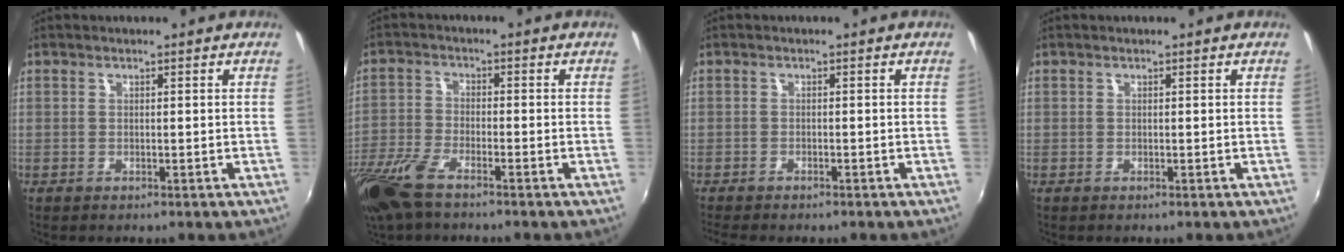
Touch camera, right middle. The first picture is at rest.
{"total": 9.5, "force": [-6.8, 2.7, 6.0], "torque": [-0.147, -0.025, -0.142]}
{"total": 3.8, "force": [-3.2, 0.9, 1.7], "torque": [-0.042, -0.019, -0.055]}
{"total": 0.0}